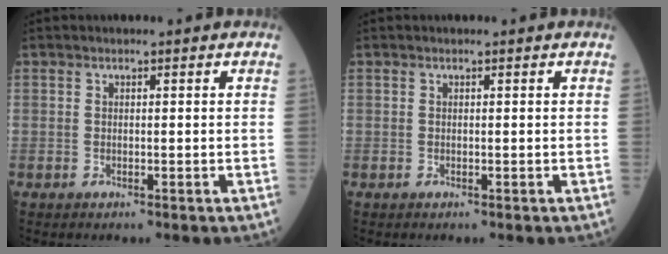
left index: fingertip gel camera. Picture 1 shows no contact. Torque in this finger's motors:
{"motor_torque": [0.14, -0.13, -0.02, 0.01]}